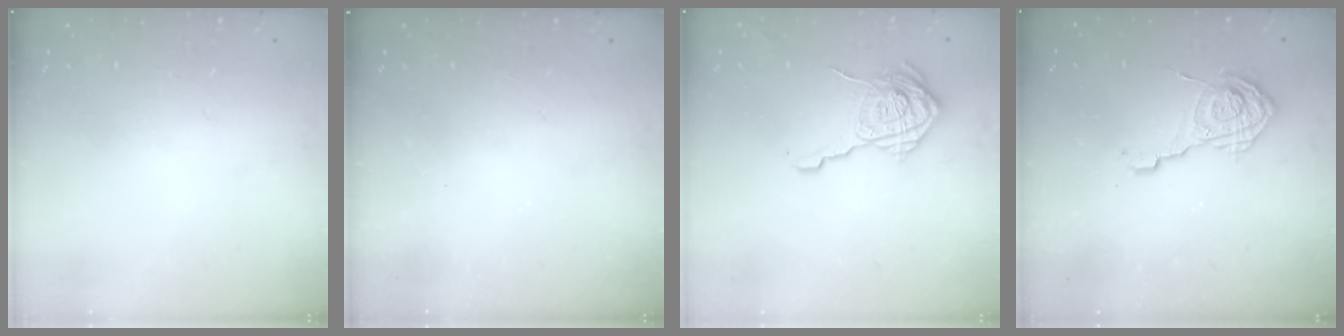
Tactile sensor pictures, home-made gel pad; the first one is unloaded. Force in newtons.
{"total": 2.2, "press": 2.1, "slide": 0.8}
{"total": 16.8, "press": 16.8, "slide": 0.5}
{"total": 12.0, "press": 12.0, "slide": 0.4}